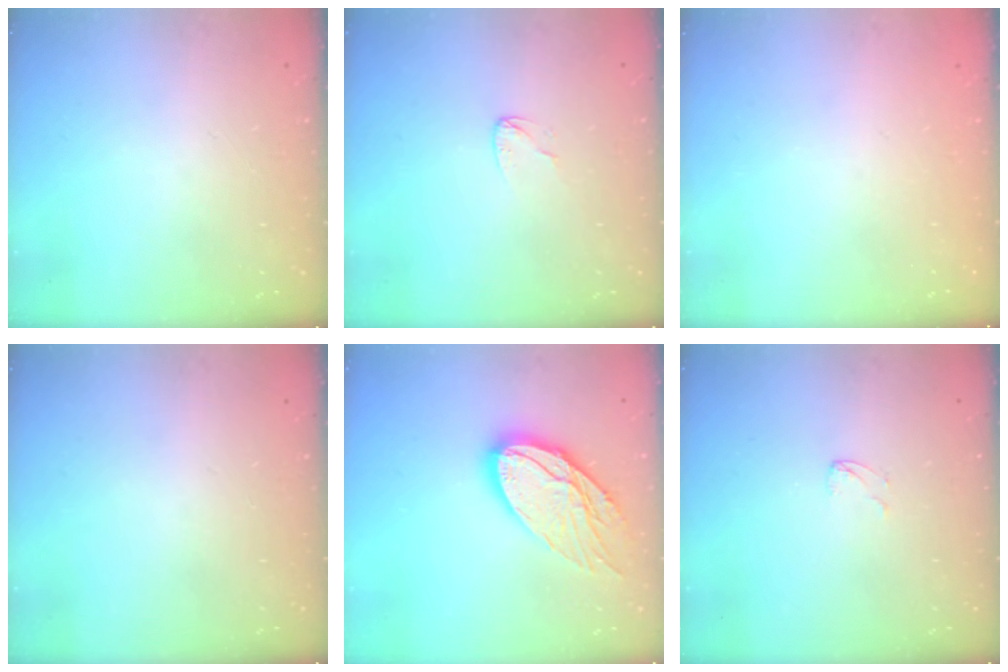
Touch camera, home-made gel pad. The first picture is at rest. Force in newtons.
{"total": 3.8, "press": 3.8, "slide": 0.2}
{"total": 0.0}
{"total": 0.0}
{"total": 16.2, "press": 16.1, "slide": 1.3}
{"total": 2.9, "press": 2.9, "slide": 0.2}